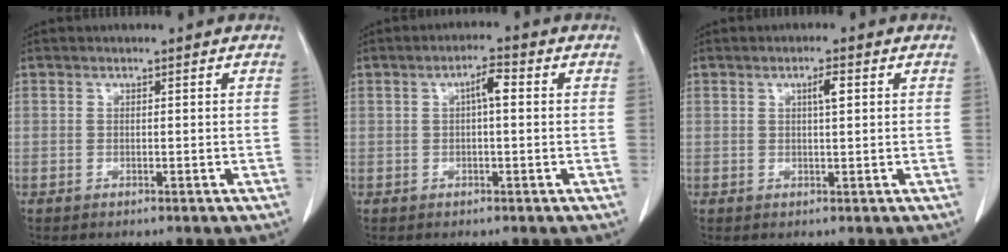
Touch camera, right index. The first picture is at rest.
{"total": 3.2, "force": [0.5, 0.7, 3.1], "torque": [-0.051, 0.008, 0.007]}
{"total": 2.3, "force": [0.8, 0.3, 2.1], "torque": [-0.037, 0.001, 0.012]}